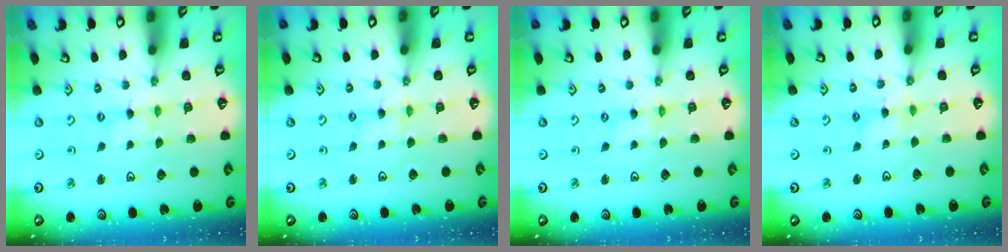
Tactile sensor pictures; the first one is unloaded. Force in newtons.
{"total": 1.0, "press": 0.9, "slide": 0.2}
{"total": 0.0}
{"total": 3.3, "press": 3.3, "slide": 0.3}